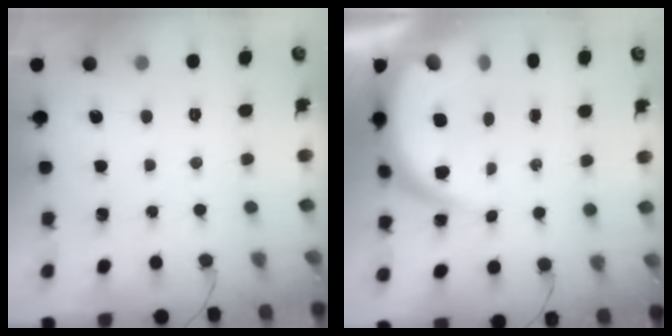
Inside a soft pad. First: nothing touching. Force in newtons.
{"total": 9.0, "press": 8.9, "slide": 1.3}